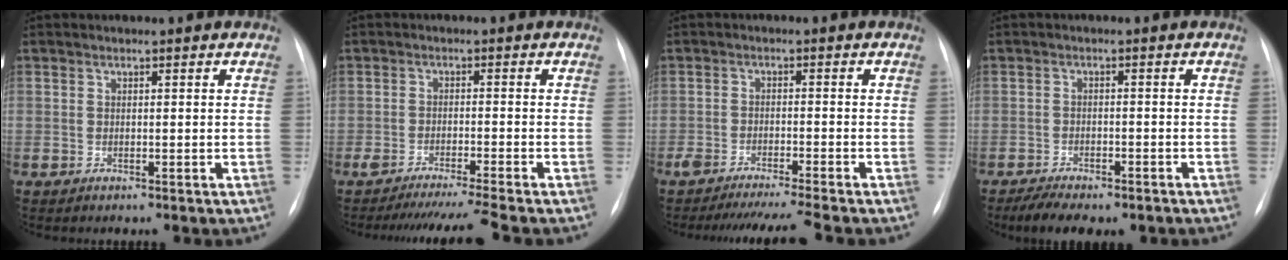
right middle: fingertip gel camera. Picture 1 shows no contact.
{"total": 9.3, "force": [-8.3, -2.4, 3.6], "torque": [-0.037, -0.027, -0.130]}
{"total": 8.2, "force": [-7.4, -1.2, 3.3], "torque": [-0.036, -0.016, -0.115]}
{"total": 7.7, "force": [-5.9, 2.9, 4.1], "torque": [-0.058, -0.006, -0.084]}